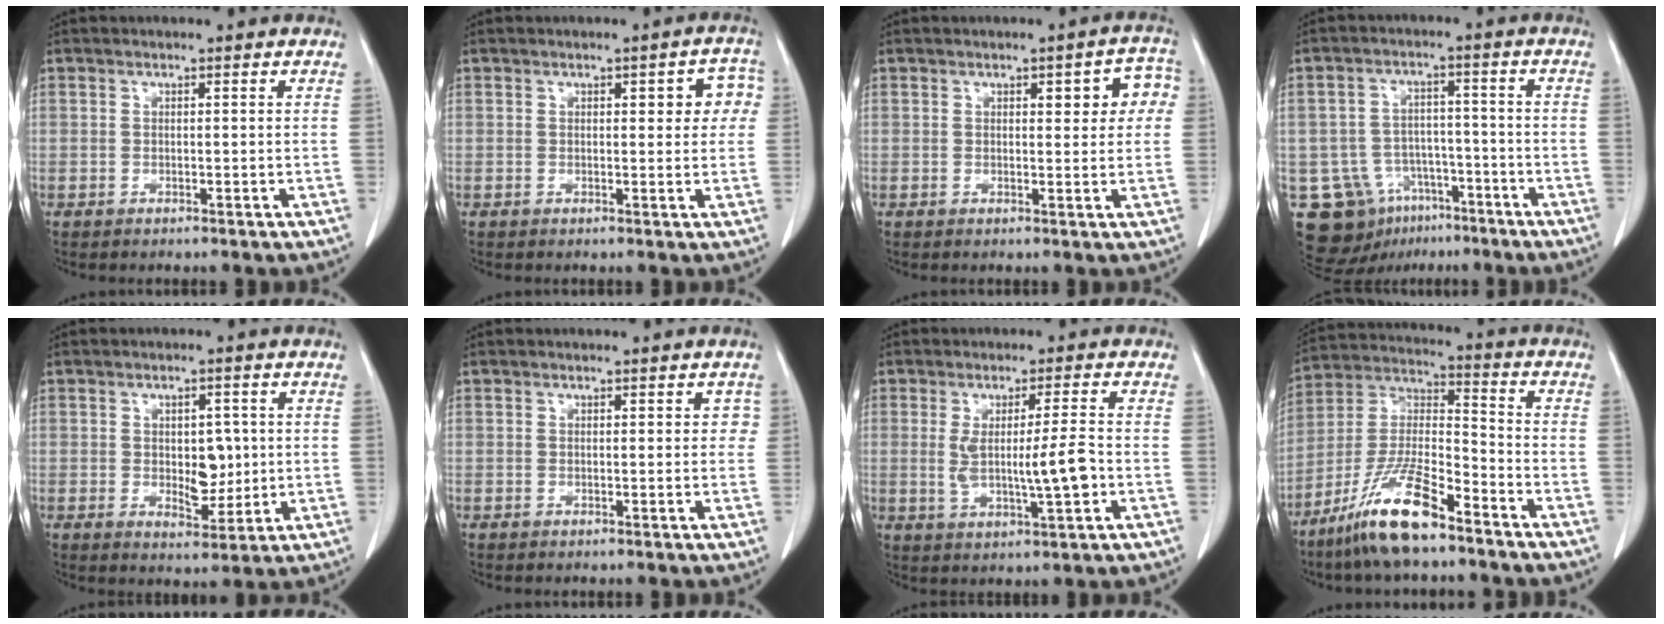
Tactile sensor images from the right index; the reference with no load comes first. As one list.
[{"total": 5.0, "force": [1.3, 2.1, 4.4], "torque": [-0.035, 0.016, 0.011]}, {"total": 5.8, "force": [1.7, 2.1, 5.1], "torque": [-0.048, 0.018, 0.015]}, {"total": 11.4, "force": [-6.3, 8.8, 3.8], "torque": [-0.068, 0.024, -0.090]}, {"total": 5.6, "force": [0.2, 3.1, 4.6], "torque": [-0.063, 0.000, 0.012]}, {"total": 1.6, "force": [0.4, 1.1, 1.0], "torque": [-0.002, 0.014, 0.002]}, {"total": 7.3, "force": [-0.5, 0.5, 7.3], "torque": [-0.125, -0.006, -0.004]}, {"total": 13.3, "force": [-9.3, 2.6, 9.1], "torque": [-0.194, -0.006, -0.177]}]